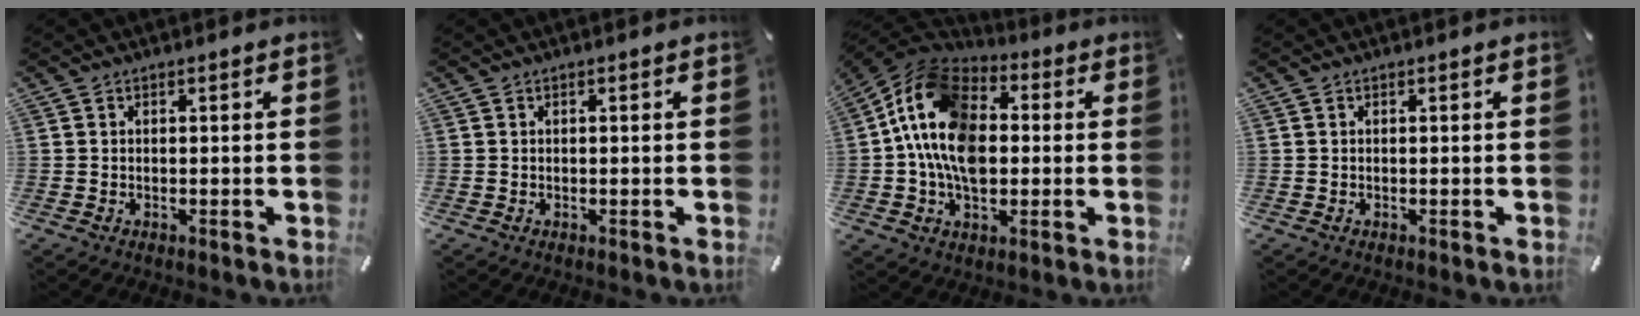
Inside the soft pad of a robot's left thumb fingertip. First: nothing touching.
{"total": 0.0}
{"total": 17.8, "force": [-0.7, 12.8, 12.3], "torque": [-0.258, 0.018, -0.018]}
{"total": 0.0}